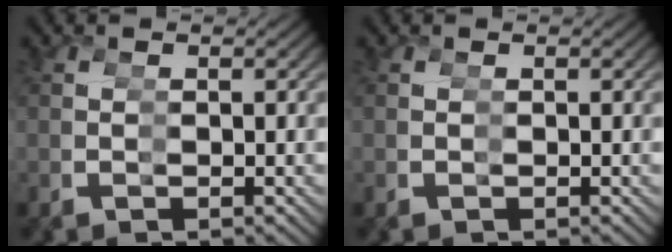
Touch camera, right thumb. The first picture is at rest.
{"total": 0.0}